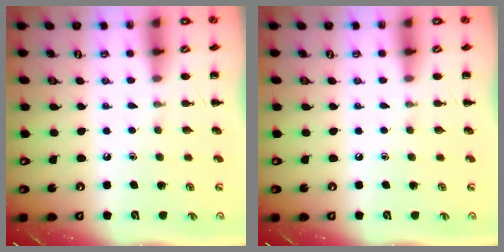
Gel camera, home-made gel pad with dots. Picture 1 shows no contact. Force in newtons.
{"total": 0.0}